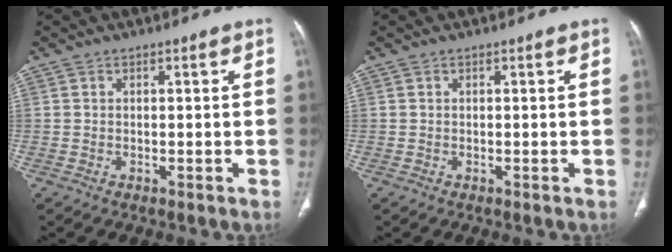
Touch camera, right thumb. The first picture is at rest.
{"total": 0.0}